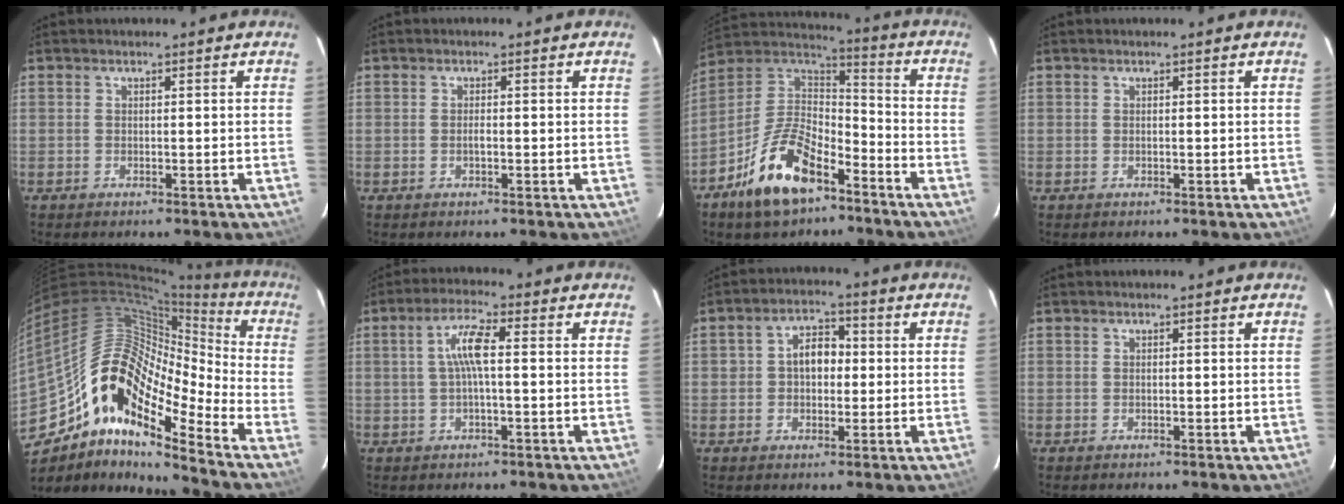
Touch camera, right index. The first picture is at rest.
{"total": 0.8, "force": [-0.3, 0.3, 0.7], "torque": [-0.012, -0.001, -0.005]}
{"total": 16.7, "force": [-9.9, 7.7, 11.0], "torque": [-0.230, 0.008, -0.181]}
{"total": 0.0}
{"total": 19.7, "force": [-11.0, 7.0, 14.7], "torque": [-0.235, -0.004, -0.222]}
{"total": 5.6, "force": [0.2, 0.9, 5.5], "torque": [-0.107, 0.010, 0.005]}
{"total": 6.0, "force": [0.2, 4.4, 4.0], "torque": [-0.066, 0.022, 0.006]}
{"total": 0.0}